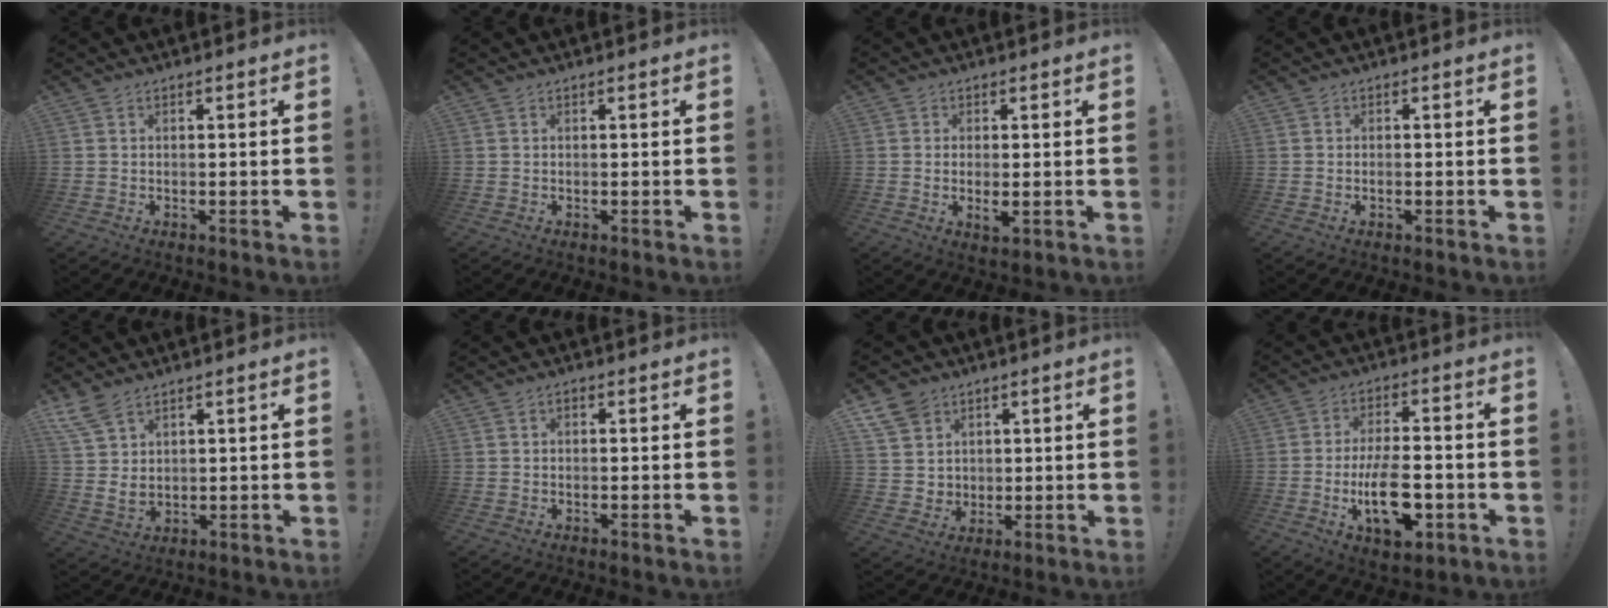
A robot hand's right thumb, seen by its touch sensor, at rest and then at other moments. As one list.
[{"total": 0.0}, {"total": 3.4, "force": [0.0, 1.1, 3.2], "torque": [-0.046, -0.011, -0.001]}, {"total": 0.6, "force": [-0.4, 0.1, 0.4], "torque": [-0.015, 0.004, -0.006]}, {"total": 7.6, "force": [5.1, 3.8, 4.1], "torque": [-0.078, -0.021, 0.101]}, {"total": 0.6, "force": [0.1, 0.5, 0.3], "torque": [-0.016, 0.007, 0.003]}, {"total": 9.7, "force": [5.1, 7.7, 2.9], "torque": [-0.056, -0.021, 0.105]}, {"total": 15.5, "force": [-4.2, 7.6, 12.9], "torque": [-0.221, 0.008, -0.066]}]